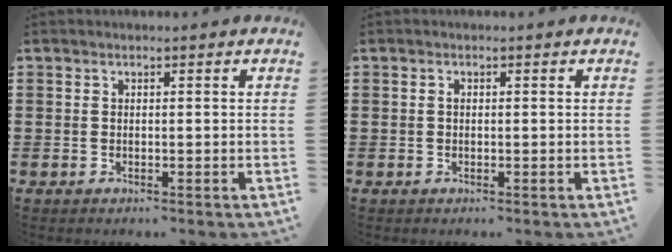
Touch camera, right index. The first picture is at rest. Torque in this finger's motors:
{"motor_torque": [0.30, 0.24, 0.10, 0.03]}